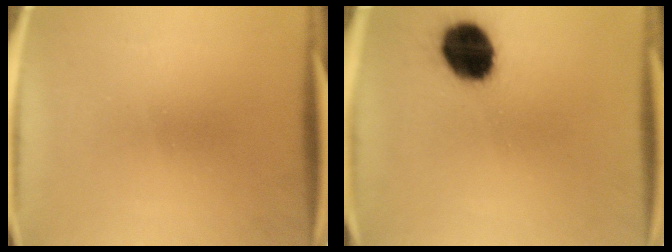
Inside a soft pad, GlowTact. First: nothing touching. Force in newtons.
{"total": 14.5}